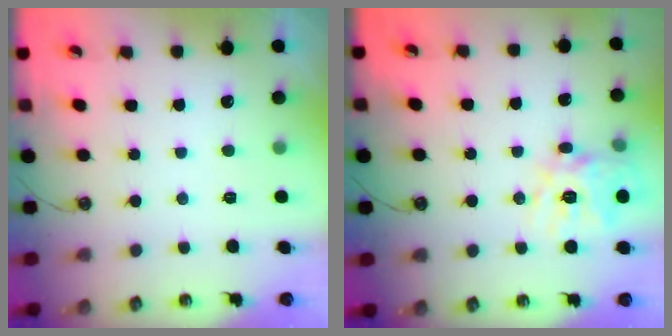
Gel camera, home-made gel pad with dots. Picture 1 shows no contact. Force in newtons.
{"total": 15.2, "press": 15.1, "slide": 1.5}